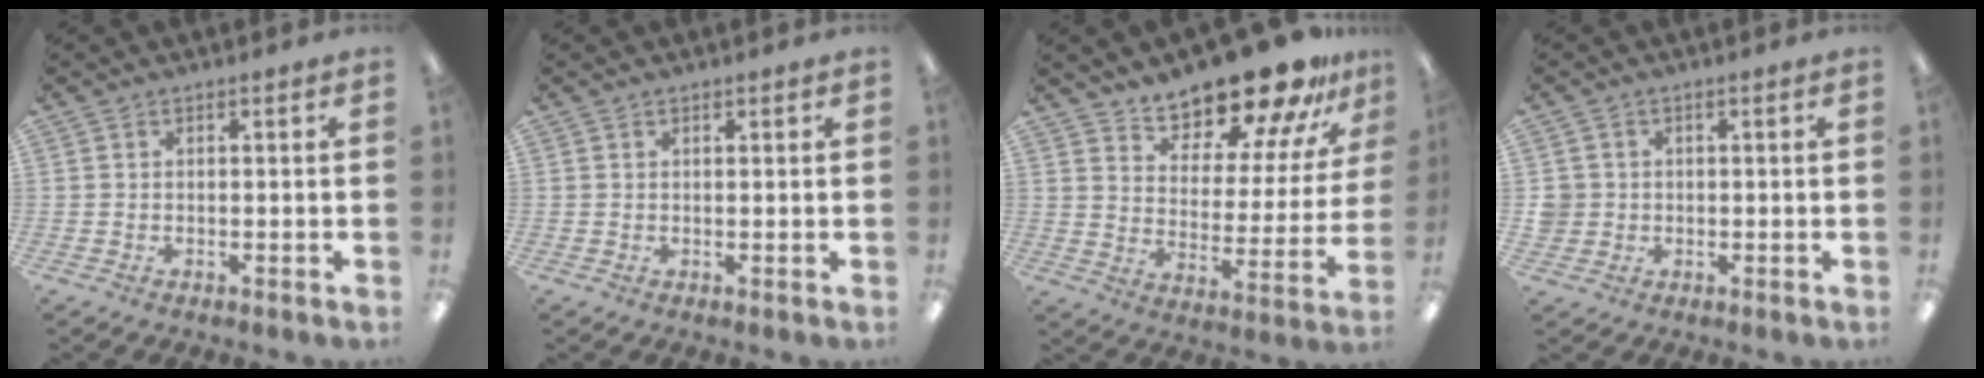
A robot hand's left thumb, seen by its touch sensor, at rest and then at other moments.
{"total": 0.8, "force": [0.5, 0.4, 0.5], "torque": [-0.010, 0.003, 0.010]}
{"total": 17.6, "force": [15.8, 4.9, 6.0], "torque": [-0.088, -0.129, 0.271]}
{"total": 3.3, "force": [0.0, 3.3, 0.4], "torque": [-0.006, 0.004, -0.002]}